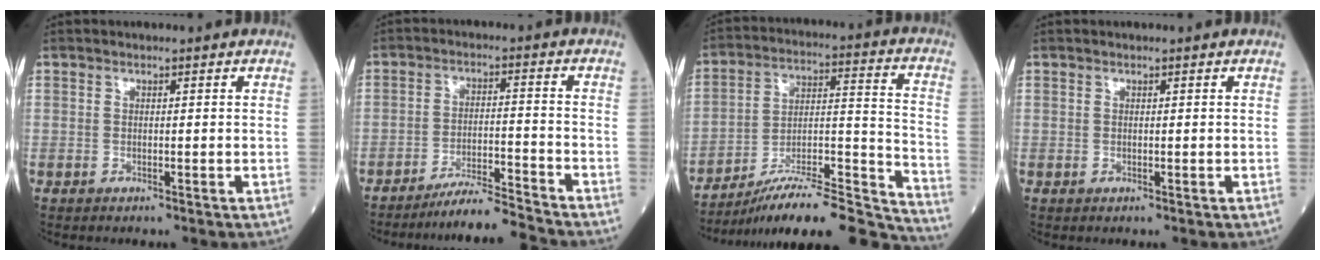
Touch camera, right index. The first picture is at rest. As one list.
[{"total": 7.8, "force": [-7.4, -2.2, 1.3], "torque": [-0.019, -0.006, -0.130]}, {"total": 22.7, "force": [-20.7, 0.7, 9.3], "torque": [-0.111, 0.017, -0.322]}, {"total": 0.0}]